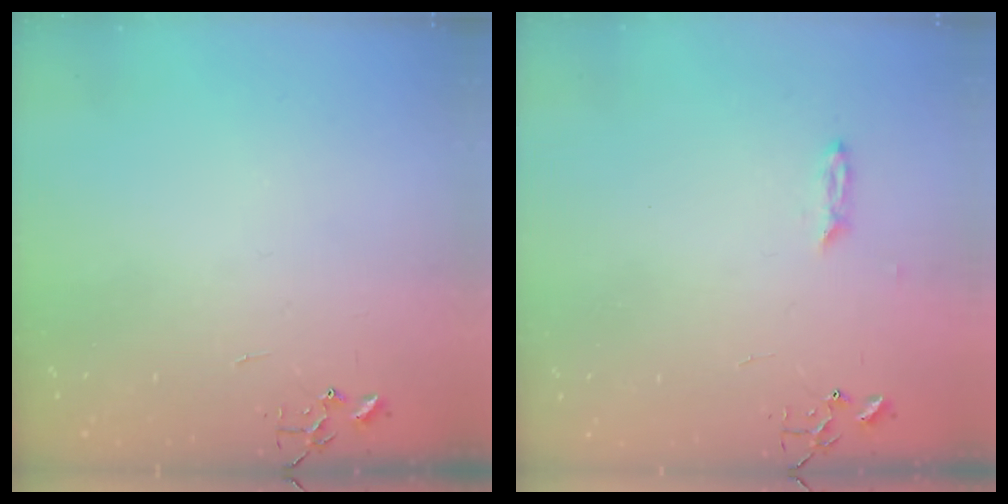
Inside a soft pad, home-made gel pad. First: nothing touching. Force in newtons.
{"total": 2.3, "press": 2.2, "slide": 0.4}